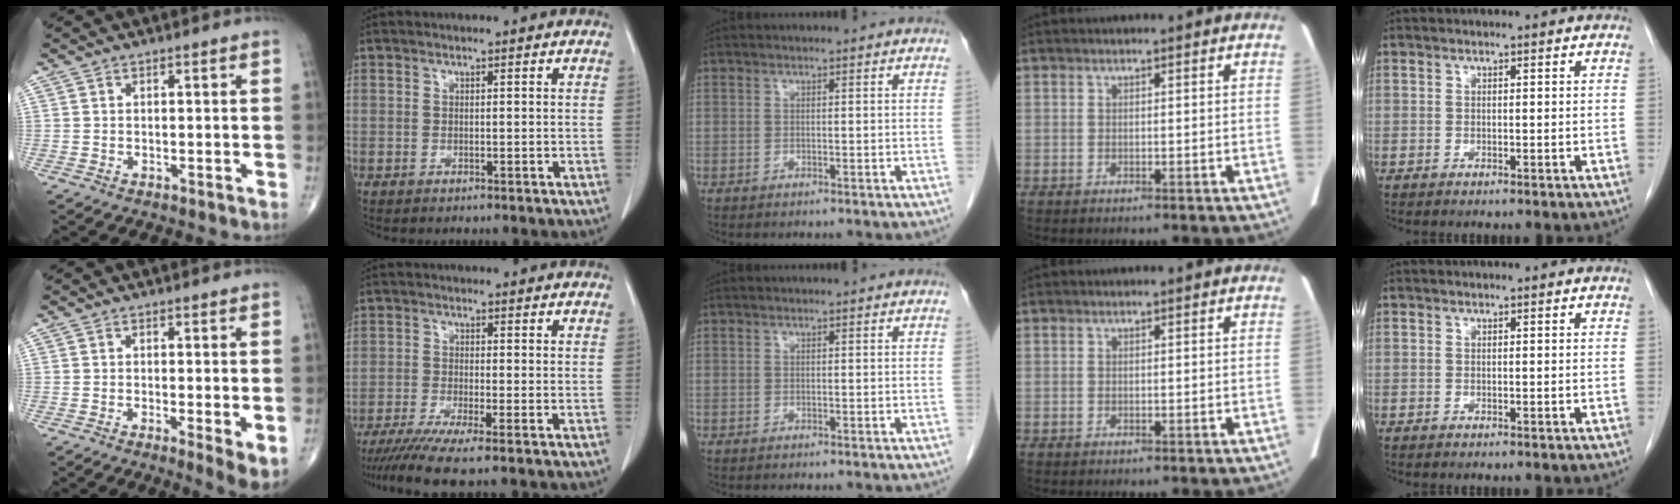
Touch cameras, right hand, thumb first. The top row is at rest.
{"thumb": {"total": 4.7, "force": [-0.8, 0.9, 4.6], "torque": [-0.073, -0.016, -0.017]}, "index": {"total": 6.5, "force": [-5.0, -0.8, 4.0], "torque": [-0.065, -0.017, -0.086]}}